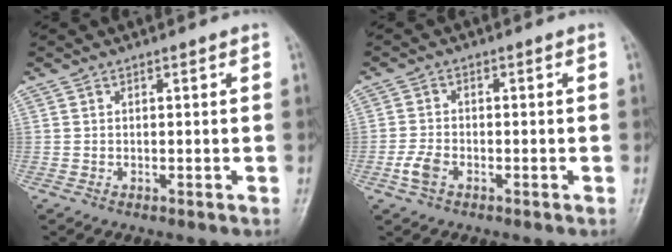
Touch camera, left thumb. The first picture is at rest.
{"total": 3.6, "force": [-1.6, 2.2, 2.3], "torque": [-0.052, 0.006, -0.035]}